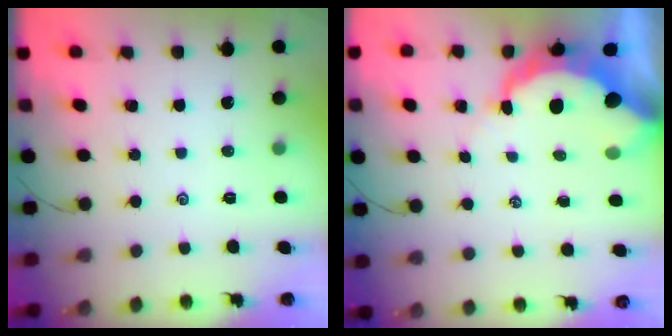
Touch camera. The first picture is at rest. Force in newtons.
{"total": 10.4, "press": 10.3, "slide": 1.0}